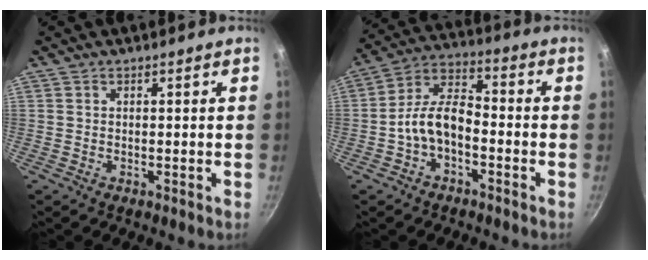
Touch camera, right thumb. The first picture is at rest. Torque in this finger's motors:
{"motor_torque": [-0.17, 0.55, 0.84, -0.79, 0.27]}